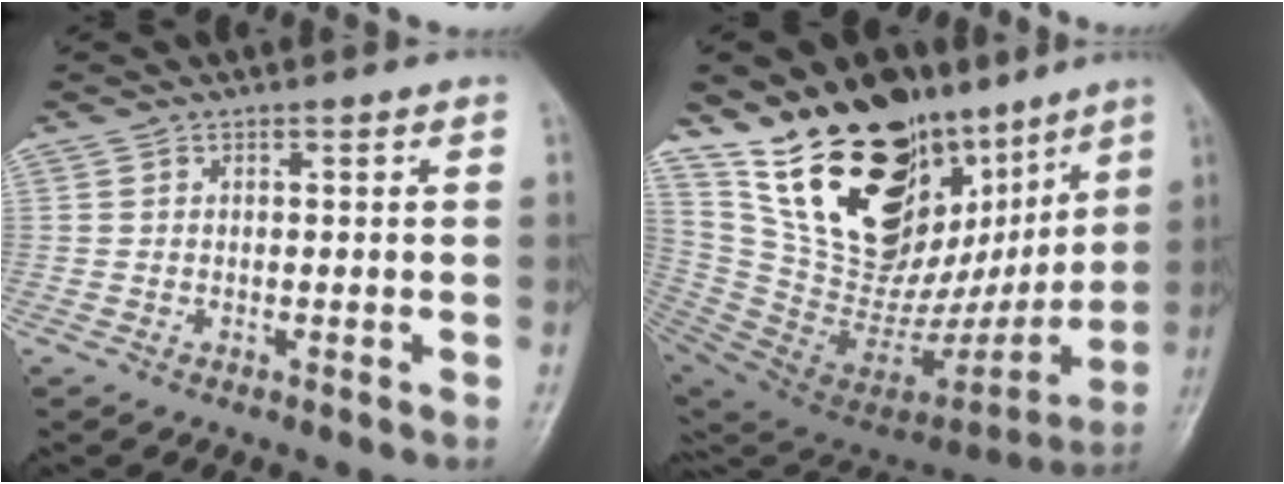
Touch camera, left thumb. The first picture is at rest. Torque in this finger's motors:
{"motor_torque": [3.46, 1.55, 1.30, -1.47, 0.30]}